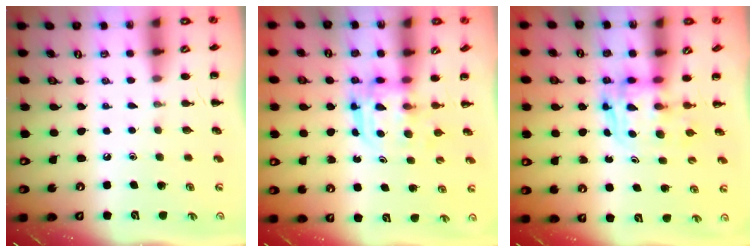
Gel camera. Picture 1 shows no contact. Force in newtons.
{"total": 3.1, "press": 3.1, "slide": 0.2}
{"total": 2.7, "press": 2.7, "slide": 0.2}